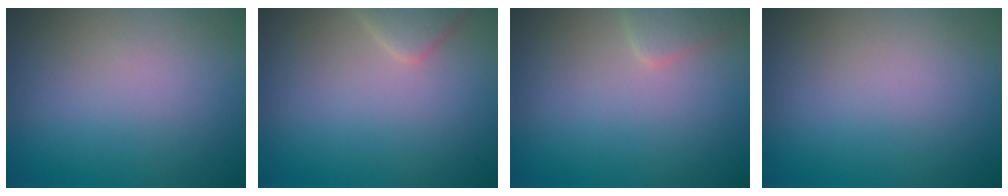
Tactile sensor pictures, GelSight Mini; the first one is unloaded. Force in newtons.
{"total": 2.0, "press": 2.0, "slide": 0.1}
{"total": 1.8, "press": 1.8, "slide": 0.1}
{"total": 0.0}